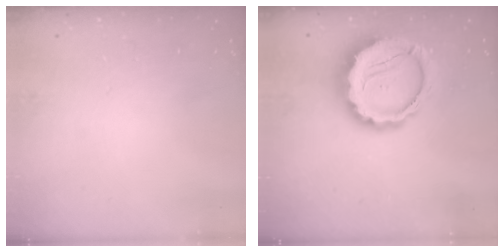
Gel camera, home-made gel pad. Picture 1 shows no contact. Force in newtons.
{"total": 13.4, "press": 13.0, "slide": 3.1}